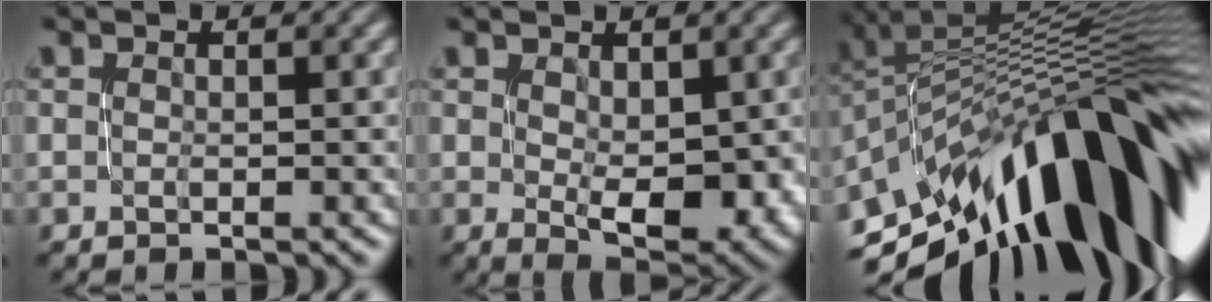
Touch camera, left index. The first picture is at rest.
{"total": 6.2, "force": [-0.3, 3.4, 5.1], "torque": [-0.094, -0.011, 0.008]}
{"total": 16.2, "force": [-6.3, 7.2, 13.0], "torque": [-0.164, 0.042, -0.131]}